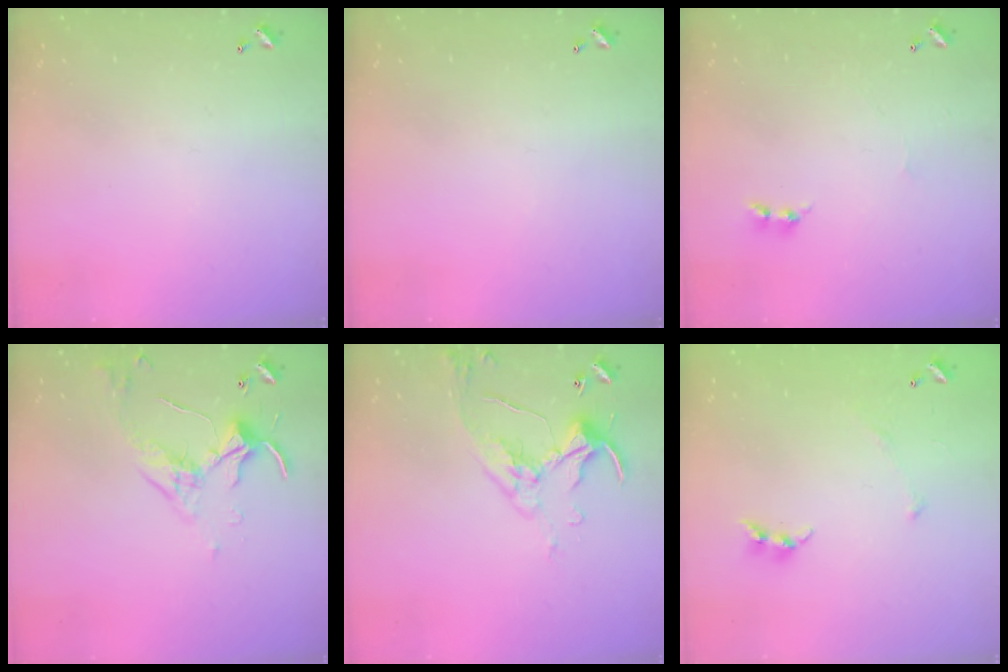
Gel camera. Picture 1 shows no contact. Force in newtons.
{"total": 0.0}
{"total": 1.7, "press": 1.6, "slide": 0.5}
{"total": 3.7, "press": 3.7, "slide": 0.5}
{"total": 7.0, "press": 6.9, "slide": 0.8}
{"total": 5.2, "press": 5.1, "slide": 0.6}